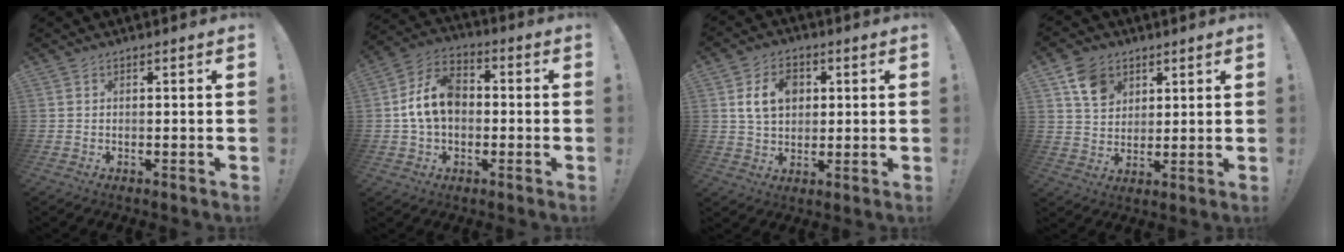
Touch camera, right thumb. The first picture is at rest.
{"total": 13.5, "force": [0.4, 9.9, 9.1], "torque": [-0.161, 0.014, 0.013]}
{"total": 11.0, "force": [3.1, 8.8, 5.9], "torque": [-0.084, 0.002, 0.062]}
{"total": 9.6, "force": [5.3, 7.1, 3.6], "torque": [-0.056, -0.021, 0.104]}